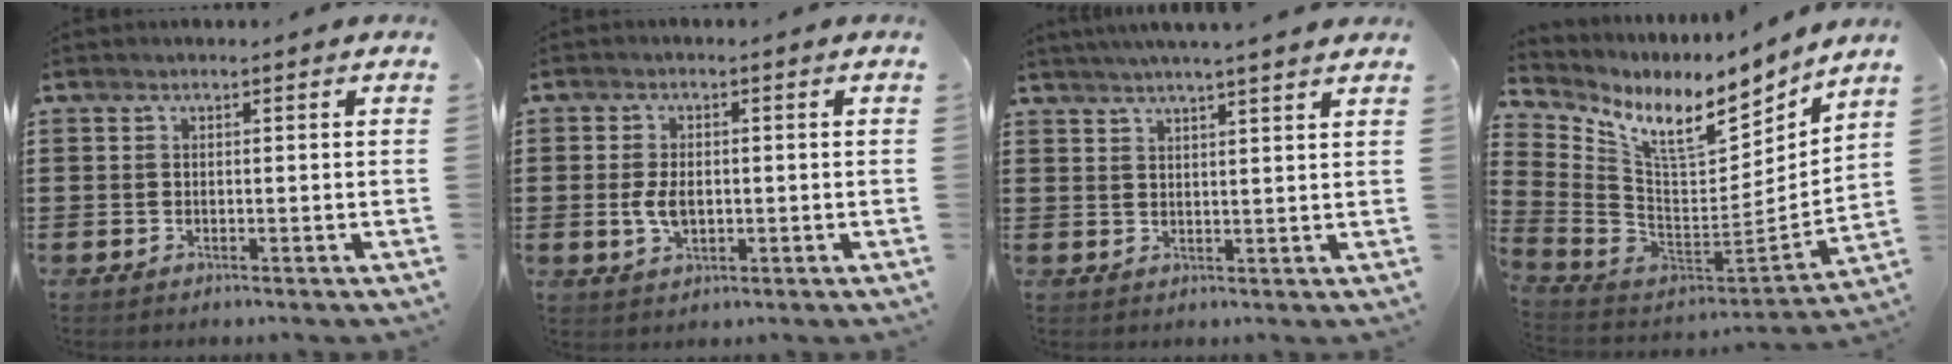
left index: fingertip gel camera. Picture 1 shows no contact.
{"total": 4.1, "force": [-0.4, 2.3, 3.3], "torque": [-0.077, 0.000, -0.011]}
{"total": 3.1, "force": [2.8, -0.7, 1.2], "torque": [-0.031, -0.009, 0.048]}
{"total": 10.3, "force": [6.6, 3.7, 7.0], "torque": [-0.159, -0.044, 0.112]}